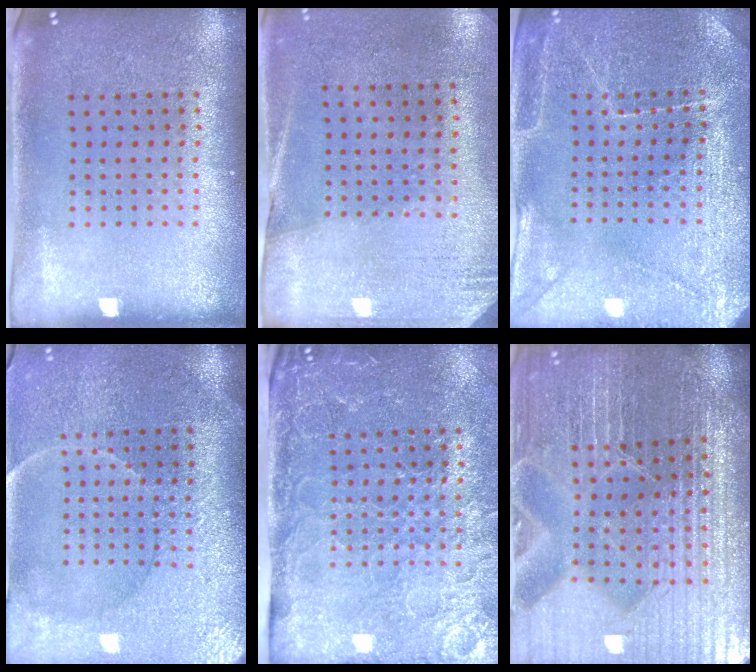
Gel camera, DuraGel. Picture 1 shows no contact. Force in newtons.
{"total": 2.6, "press": 2.3, "slide": 1.4}
{"total": 3.2, "press": 3.2, "slide": 0.4}
{"total": 3.7, "press": 3.5, "slide": 1.2}
{"total": 4.3, "press": 3.6, "slide": 2.3}
{"total": 5.5, "press": 5.1, "slide": 1.9}